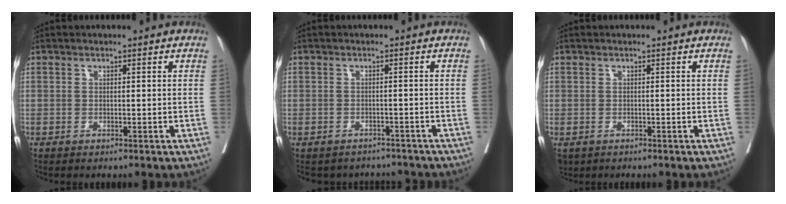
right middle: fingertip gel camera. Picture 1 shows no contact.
{"total": 9.9, "force": [-8.9, 3.9, 1.7], "torque": [-0.036, 0.008, -0.104]}
{"total": 2.2, "force": [-1.3, 1.7, 0.6], "torque": [-0.014, -0.003, -0.018]}